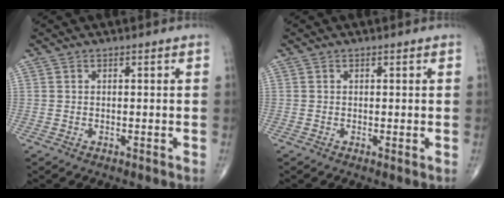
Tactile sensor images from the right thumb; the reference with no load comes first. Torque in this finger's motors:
{"motor_torque": [-0.14, 0.12, -0.37, -0.11, -0.01]}